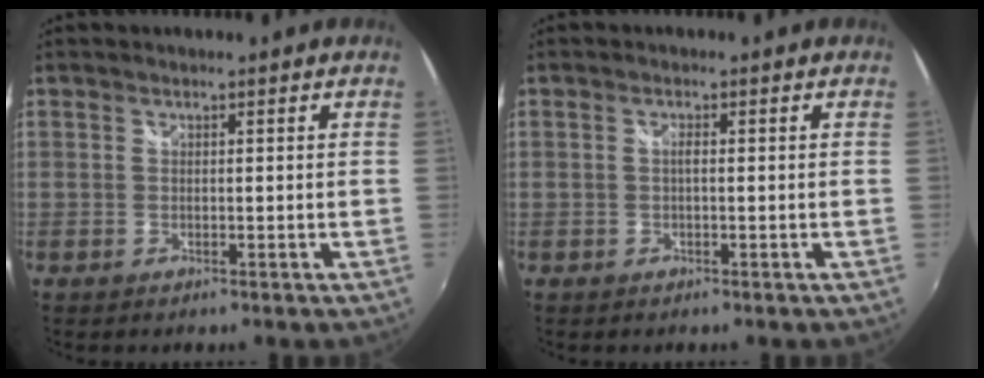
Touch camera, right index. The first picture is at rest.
{"total": 1.0, "force": [-0.1, 0.1, 1.0], "torque": [-0.017, 0.004, -0.004]}